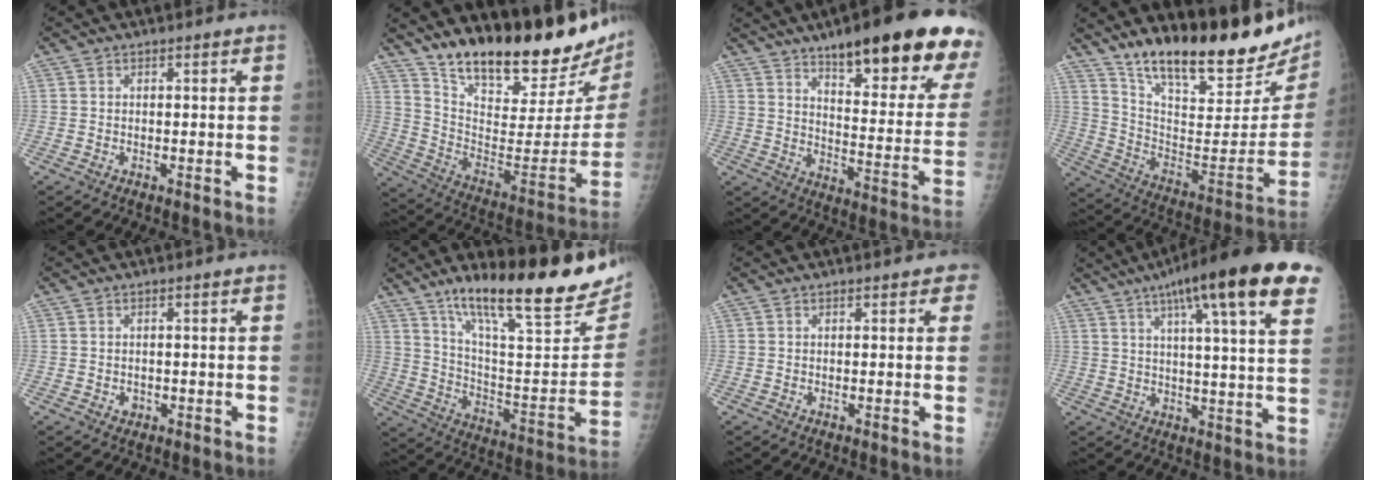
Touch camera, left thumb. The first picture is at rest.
{"total": 27.9, "force": [22.8, 6.7, 14.6], "torque": [-0.204, -0.142, 0.343]}
{"total": 26.3, "force": [16.9, 6.1, 19.2], "torque": [-0.230, -0.065, 0.232]}
{"total": 28.3, "force": [21.5, 7.7, 16.7], "torque": [-0.230, -0.107, 0.331]}
{"total": 1.0, "force": [-0.3, 0.9, 0.4], "torque": [-0.002, 0.002, -0.001]}
{"total": 27.6, "force": [18.7, 6.4, 19.3], "torque": [-0.260, -0.081, 0.298]}
{"total": 2.0, "force": [1.2, 1.0, 1.2], "torque": [0.004, 0.000, 0.009]}
{"total": 22.9, "force": [12.7, 3.5, 18.7], "torque": [-0.270, -0.010, 0.167]}